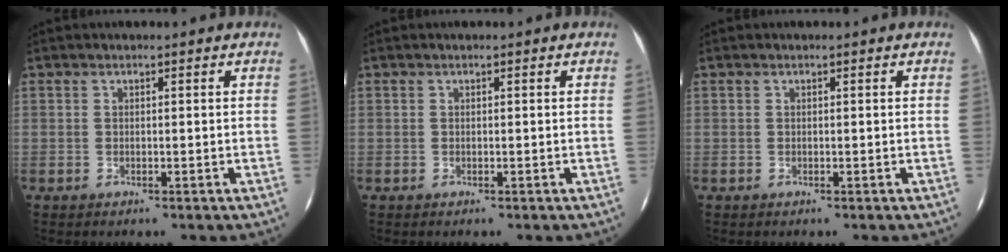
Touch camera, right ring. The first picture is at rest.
{"total": 0.0}
{"total": 0.0}